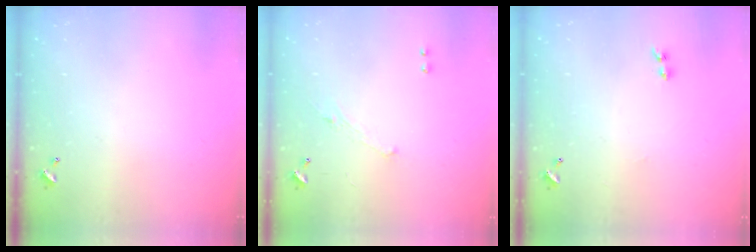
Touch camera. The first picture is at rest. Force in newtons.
{"total": 0.9, "press": 0.6, "slide": 0.7}
{"total": 2.1, "press": 1.9, "slide": 1.0}